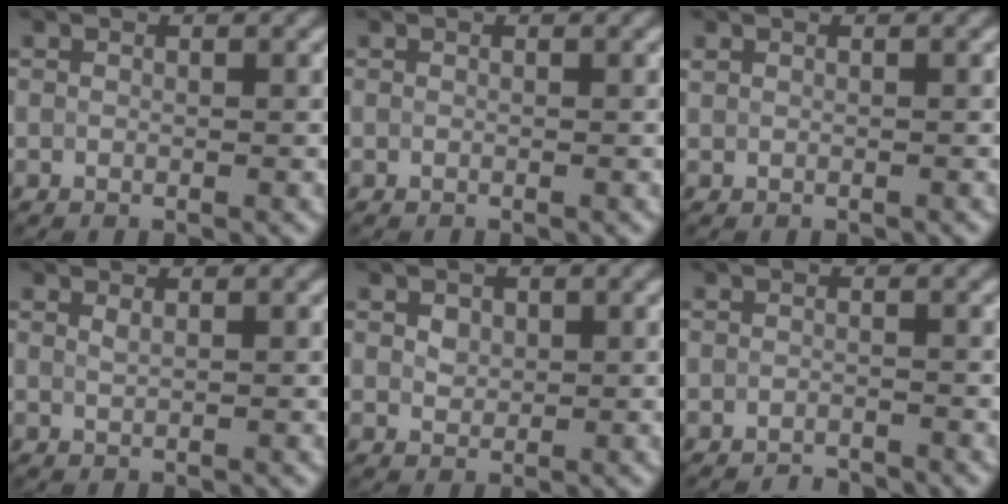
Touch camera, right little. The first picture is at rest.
{"total": 0.0}
{"total": 0.0}
{"total": 0.7, "force": [0.4, 0.2, 0.5], "torque": [-0.010, 0.001, 0.009]}
{"total": 1.4, "force": [0.5, 1.1, 0.6], "torque": [-0.012, 0.000, 0.011]}
{"total": 1.5, "force": [-1.5, 0.1, 0.3], "torque": [0.001, 0.000, -0.028]}